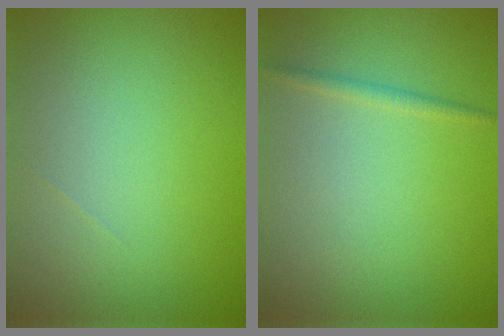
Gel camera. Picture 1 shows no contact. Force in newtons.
{"total": 0.9, "press": 0.9, "slide": 0.0}